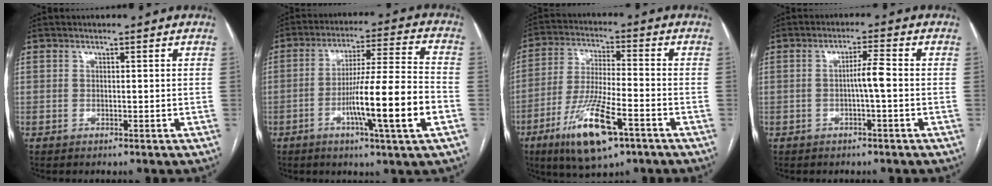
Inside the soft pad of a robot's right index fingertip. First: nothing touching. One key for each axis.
{"total": 14.1, "fx": -4.5, "fy": -0.7, "fz": 13.3, "tx": -0.230, "ty": -0.003, "tz": -0.076}
{"total": 13.8, "fx": -7.2, "fy": 2.8, "fz": 11.5, "tx": -0.227, "ty": -0.022, "tz": -0.123}
{"total": 3.1, "fx": -0.5, "fy": -0.2, "fz": 3.1, "tx": -0.054, "ty": 0.004, "tz": -0.007}